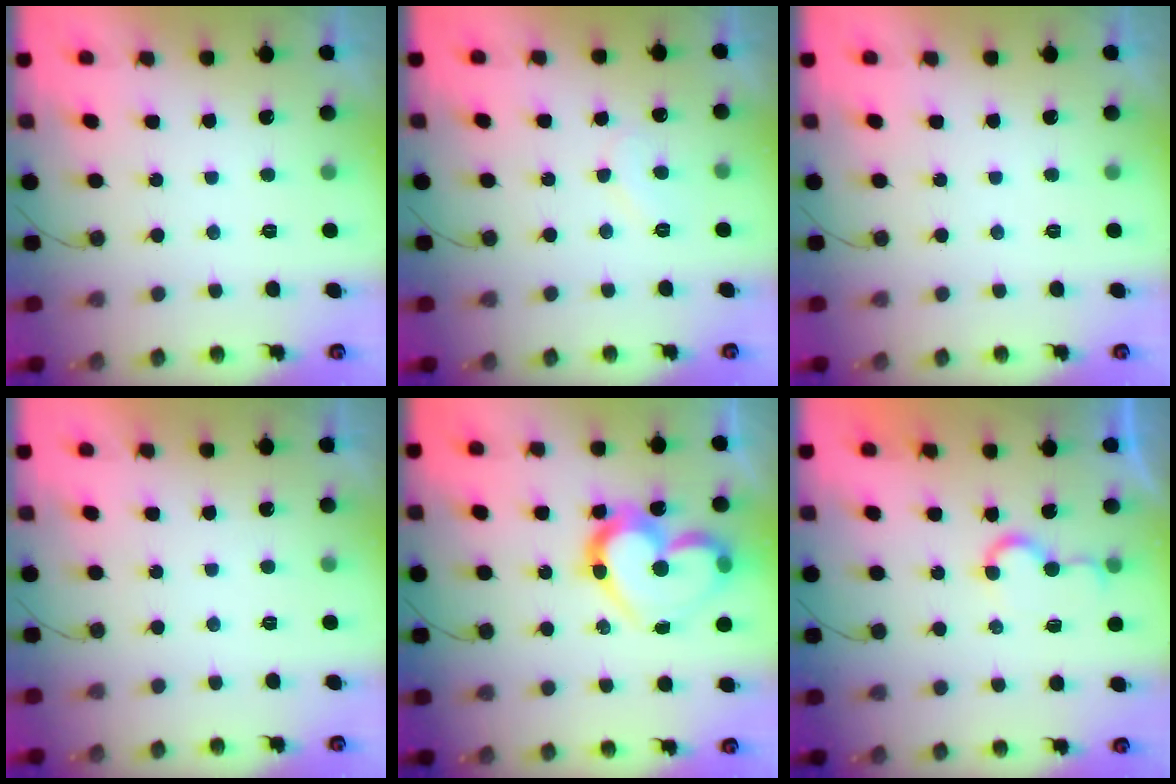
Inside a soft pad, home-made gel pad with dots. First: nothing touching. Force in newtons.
{"total": 6.5, "press": 6.5, "slide": 0.4}
{"total": 0.0}
{"total": 1.7, "press": 1.7, "slide": 0.0}
{"total": 16.6, "press": 16.4, "slide": 2.1}
{"total": 5.1, "press": 5.1, "slide": 0.4}